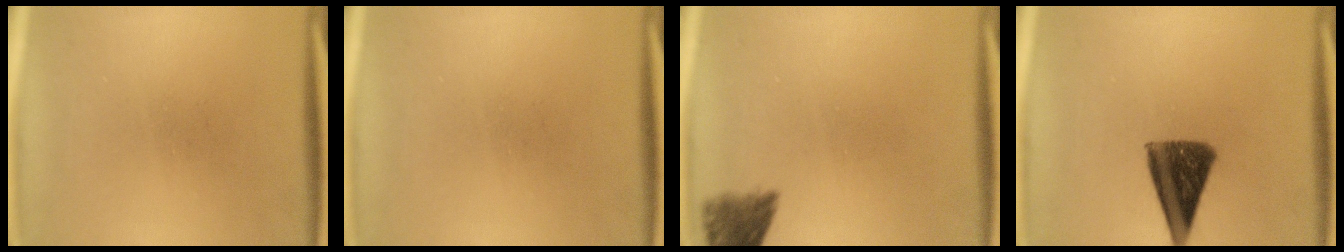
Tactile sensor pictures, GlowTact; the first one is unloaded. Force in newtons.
{"total": 0.0}
{"total": 4.6}
{"total": 10.8}